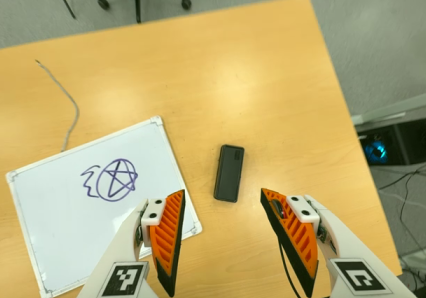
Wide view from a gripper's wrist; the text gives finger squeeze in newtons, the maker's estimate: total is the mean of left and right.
{"total": 0.0}